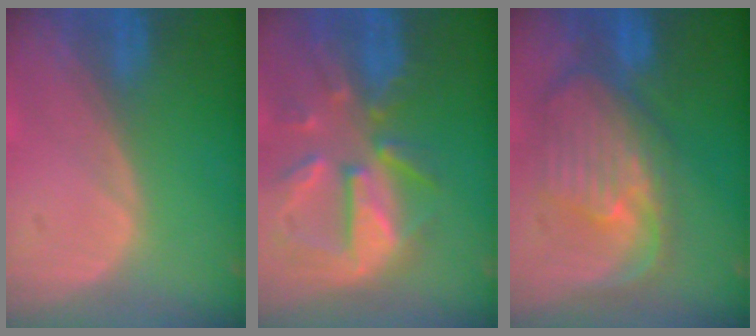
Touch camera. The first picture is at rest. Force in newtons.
{"total": 11.0, "press": 9.7, "slide": 5.3}
{"total": 10.7, "press": 9.5, "slide": 4.9}